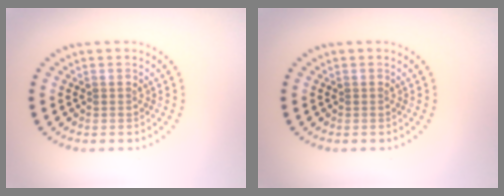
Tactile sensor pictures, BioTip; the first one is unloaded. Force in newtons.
{"total": 0.0}